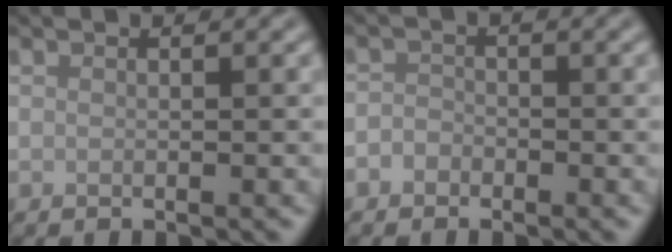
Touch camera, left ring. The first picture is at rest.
{"total": 1.3, "force": [-0.8, 1.0, 0.2], "torque": [-0.001, 0.004, -0.018]}